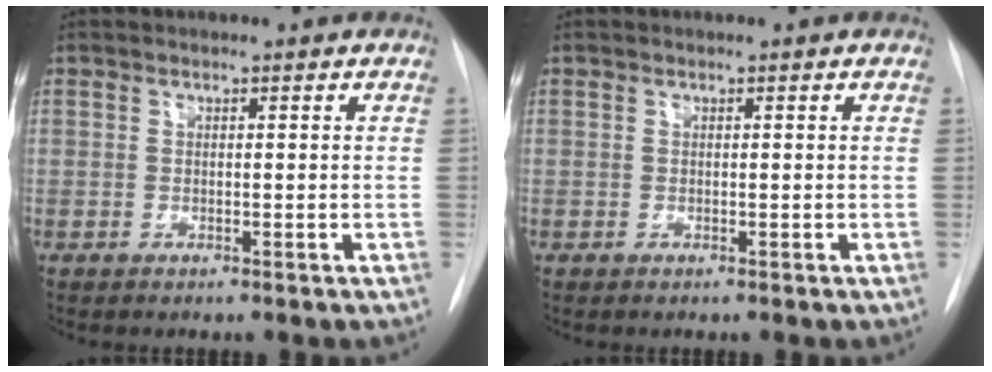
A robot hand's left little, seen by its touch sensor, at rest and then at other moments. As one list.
[{"total": 0.0}]